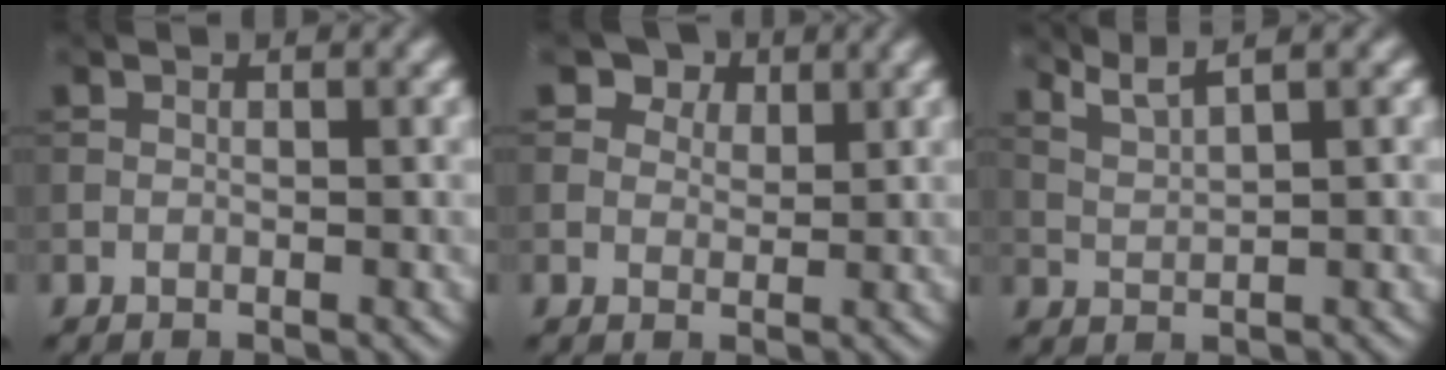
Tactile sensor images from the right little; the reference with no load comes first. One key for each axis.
{"total": 4.1, "fx": 2.7, "fy": 2.6, "fz": 1.5, "tx": -0.037, "ty": -0.012, "tz": 0.044}
{"total": 3.4, "fx": 2.6, "fy": 0.5, "fz": 2.1, "tx": -0.036, "ty": 0.008, "tz": 0.047}